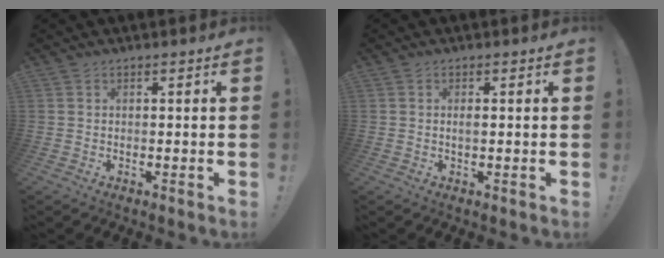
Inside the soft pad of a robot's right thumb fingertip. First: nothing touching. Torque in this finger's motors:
{"motor_torque": [-0.21, -0.06, 0.10, -0.08, 0.04]}